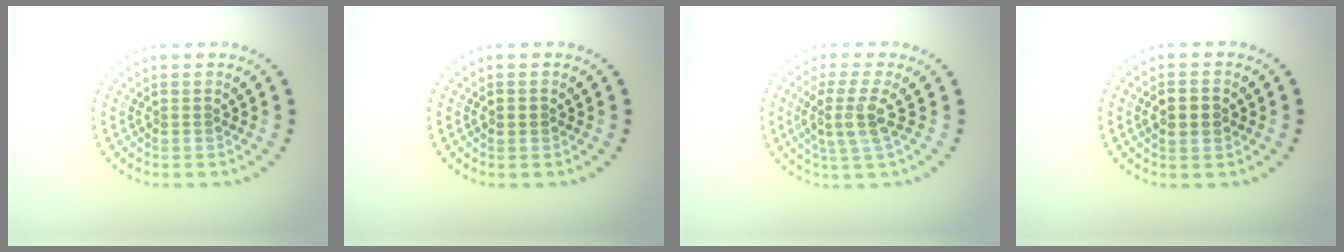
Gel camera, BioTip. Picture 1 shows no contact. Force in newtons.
{"total": 1.3, "press": 1.3, "slide": 0.1}
{"total": 3.6, "press": 2.8, "slide": 2.2}
{"total": 2.5, "press": 2.5, "slide": 0.2}